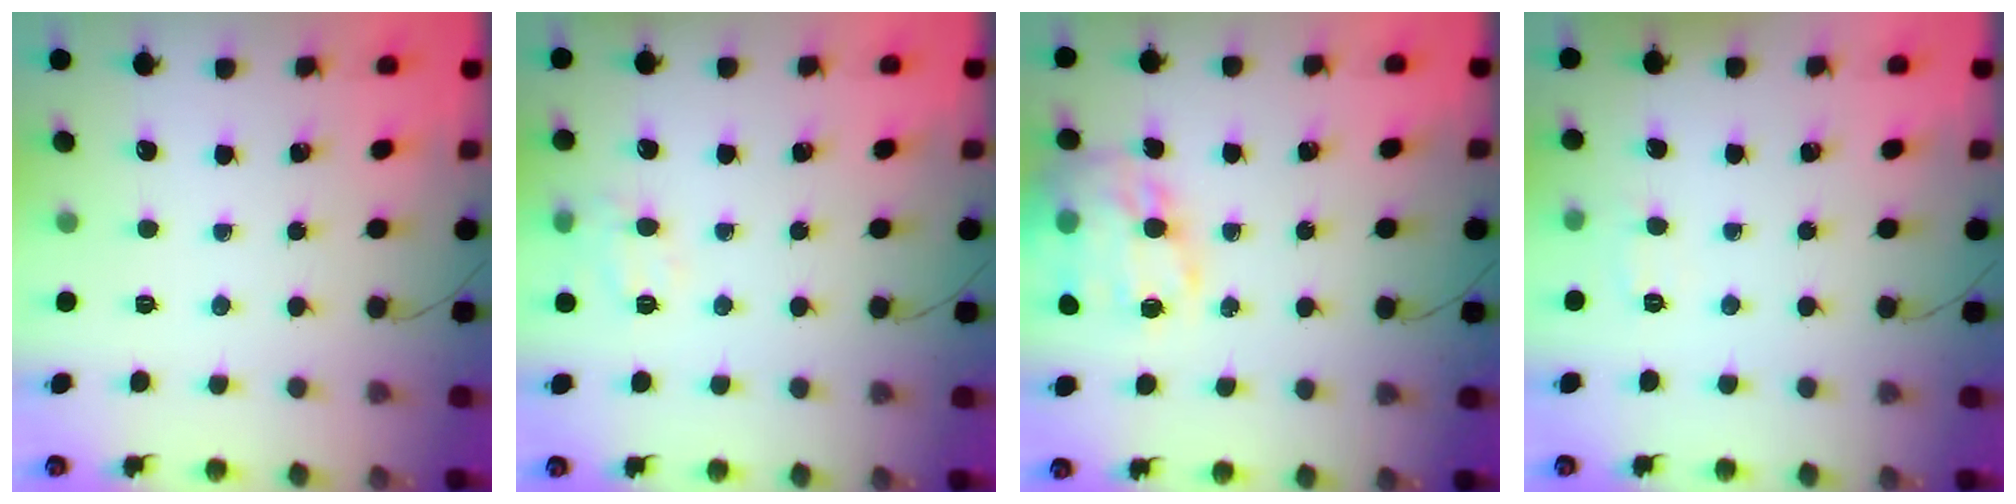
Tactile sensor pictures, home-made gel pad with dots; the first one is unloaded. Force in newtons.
{"total": 8.7, "press": 8.5, "slide": 1.4}
{"total": 21.0, "press": 20.8, "slide": 3.1}
{"total": 4.9, "press": 4.7, "slide": 1.2}